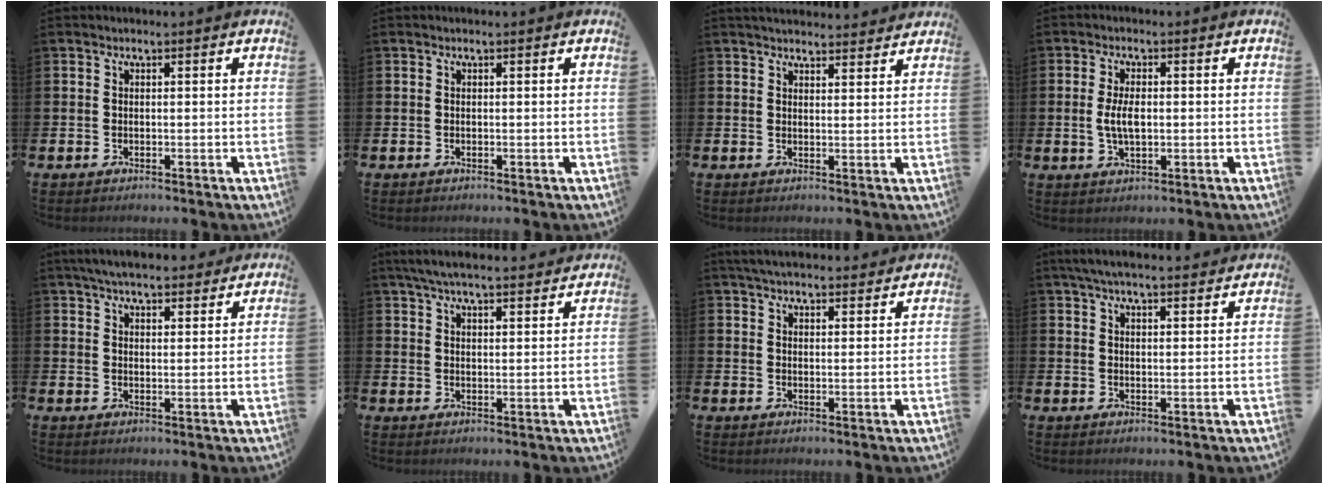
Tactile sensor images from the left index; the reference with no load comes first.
{"total": 0.0}
{"total": 3.1, "force": [3.1, 0.5, 0.3], "torque": [-0.001, -0.018, 0.054]}
{"total": 4.0, "force": [0.2, 1.9, 3.5], "torque": [-0.062, -0.001, -0.004]}
{"total": 5.3, "force": [5.1, 0.9, 1.2], "torque": [-0.035, -0.016, 0.094]}
{"total": 5.8, "force": [5.6, 0.4, 1.6], "torque": [-0.045, -0.022, 0.102]}
{"total": 4.6, "force": [4.4, 0.7, 0.8], "torque": [-0.025, -0.019, 0.081]}
{"total": 4.9, "force": [4.7, 0.5, 1.5], "torque": [-0.041, -0.016, 0.086]}